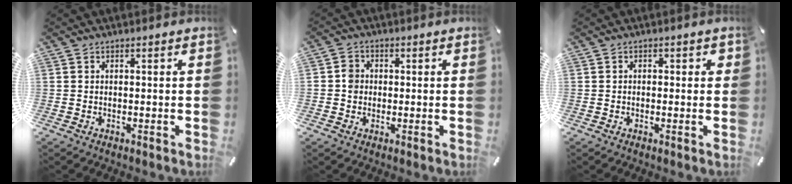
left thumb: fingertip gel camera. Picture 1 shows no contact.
{"total": 3.3, "force": [-0.3, 3.1, 1.1], "torque": [-0.013, 0.004, -0.009]}
{"total": 1.2, "force": [-0.4, 1.0, 0.6], "torque": [-0.010, 0.007, -0.010]}